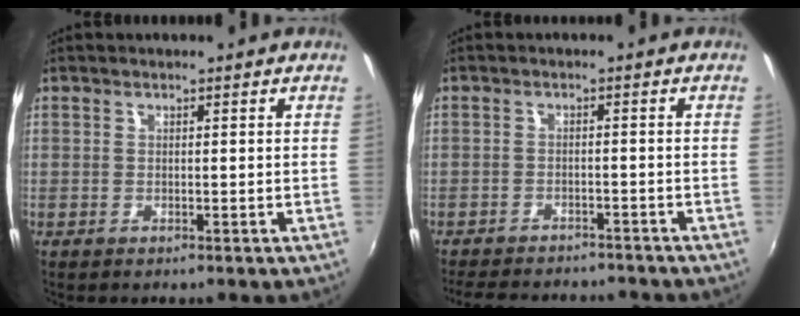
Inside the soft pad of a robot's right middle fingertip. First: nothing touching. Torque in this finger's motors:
{"motor_torque": [1.00, -1.14, 0.09, 0.03]}